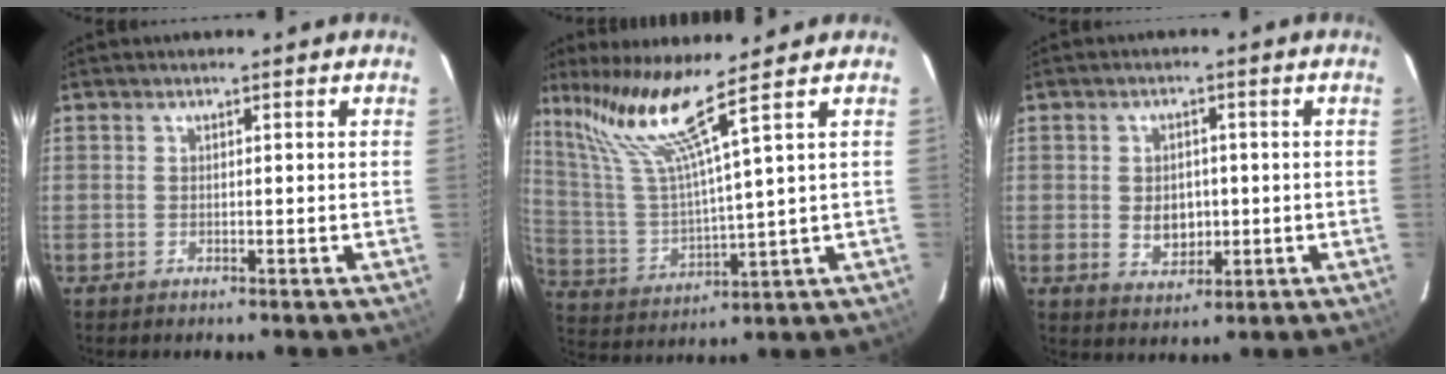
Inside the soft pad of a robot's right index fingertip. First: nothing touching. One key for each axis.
{"total": 12.3, "fx": 8.9, "fy": -1.9, "fz": 8.2, "tx": -0.148, "ty": -0.002, "tz": 0.186}
{"total": 5.3, "fx": -0.4, "fy": 4.1, "fz": 3.2, "tx": -0.059, "ty": 0.000, "tz": 0.002}